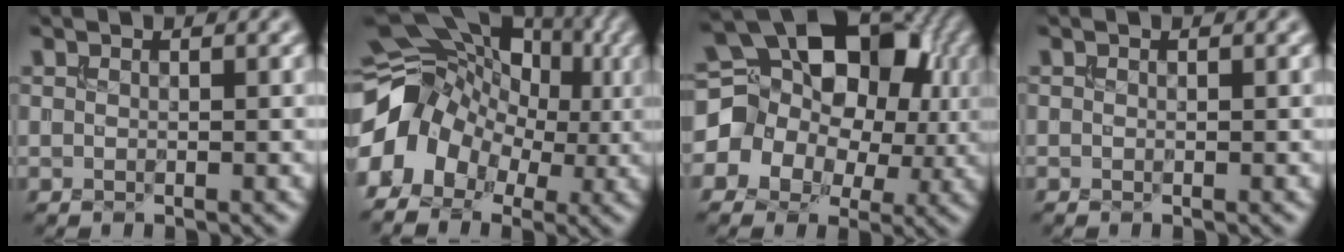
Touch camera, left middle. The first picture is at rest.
{"total": 8.5, "force": [-2.1, 6.8, 4.6], "torque": [-0.064, 0.013, -0.049]}
{"total": 12.4, "force": [1.1, 10.0, 7.3], "torque": [-0.085, 0.019, -0.003]}
{"total": 0.0}